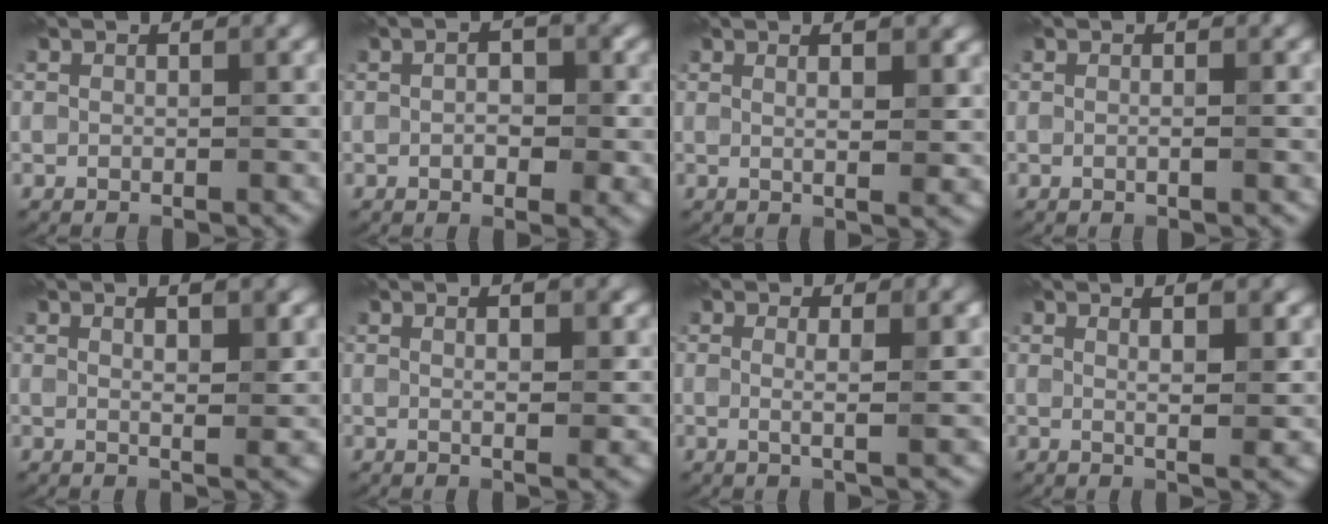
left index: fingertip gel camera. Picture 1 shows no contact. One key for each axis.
{"total": 3.0, "fx": -0.1, "fy": 1.7, "fz": 2.5, "tx": -0.014, "ty": -0.004, "tz": -0.009}
{"total": 4.5, "fx": 1.6, "fy": 1.6, "fz": 3.8, "tx": -0.030, "ty": 0.010, "tz": 0.005}
{"total": 1.1, "fx": -0.1, "fy": 0.1, "fz": 1.1, "tx": -0.015, "ty": -0.004, "tz": -0.002}
{"total": 4.8, "fx": 2.1, "fy": 1.6, "fz": 4.0, "tx": -0.039, "ty": 0.009, "tz": 0.013}
{"total": 4.0, "fx": 1.5, "fy": 1.4, "fz": 3.4, "tx": -0.028, "ty": 0.009, "tz": 0.007}
{"total": 2.7, "fx": 0.5, "fy": 0.5, "fz": 2.6, "tx": -0.040, "ty": -0.006, "tz": 0.004}
{"total": 5.6, "fx": 2.6, "fy": 2.0, "fz": 4.5, "tx": -0.037, "ty": 0.015, "tz": 0.015}